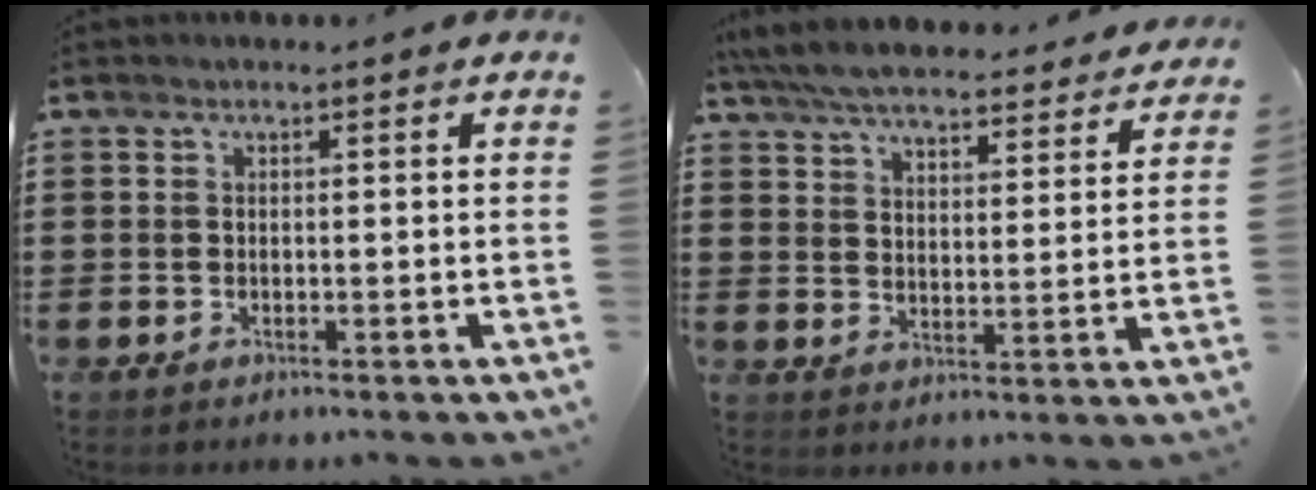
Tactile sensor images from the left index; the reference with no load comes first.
{"total": 6.5, "force": [6.2, 0.6, 1.8], "torque": [-0.062, -0.030, 0.111]}